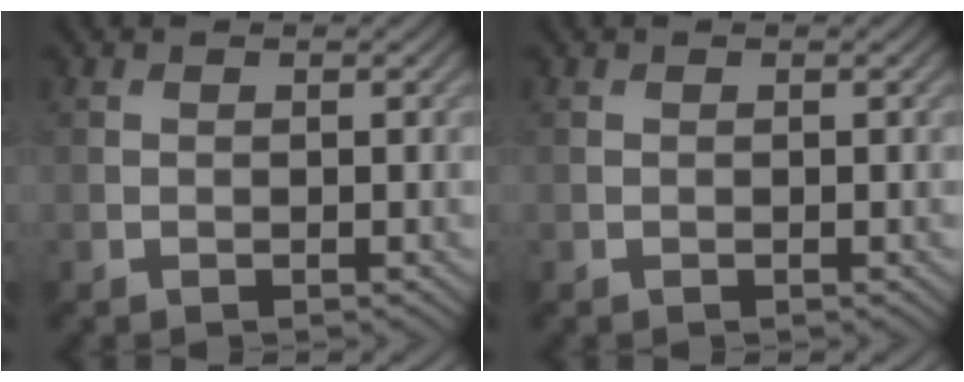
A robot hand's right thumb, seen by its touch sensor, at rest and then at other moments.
{"total": 0.0}